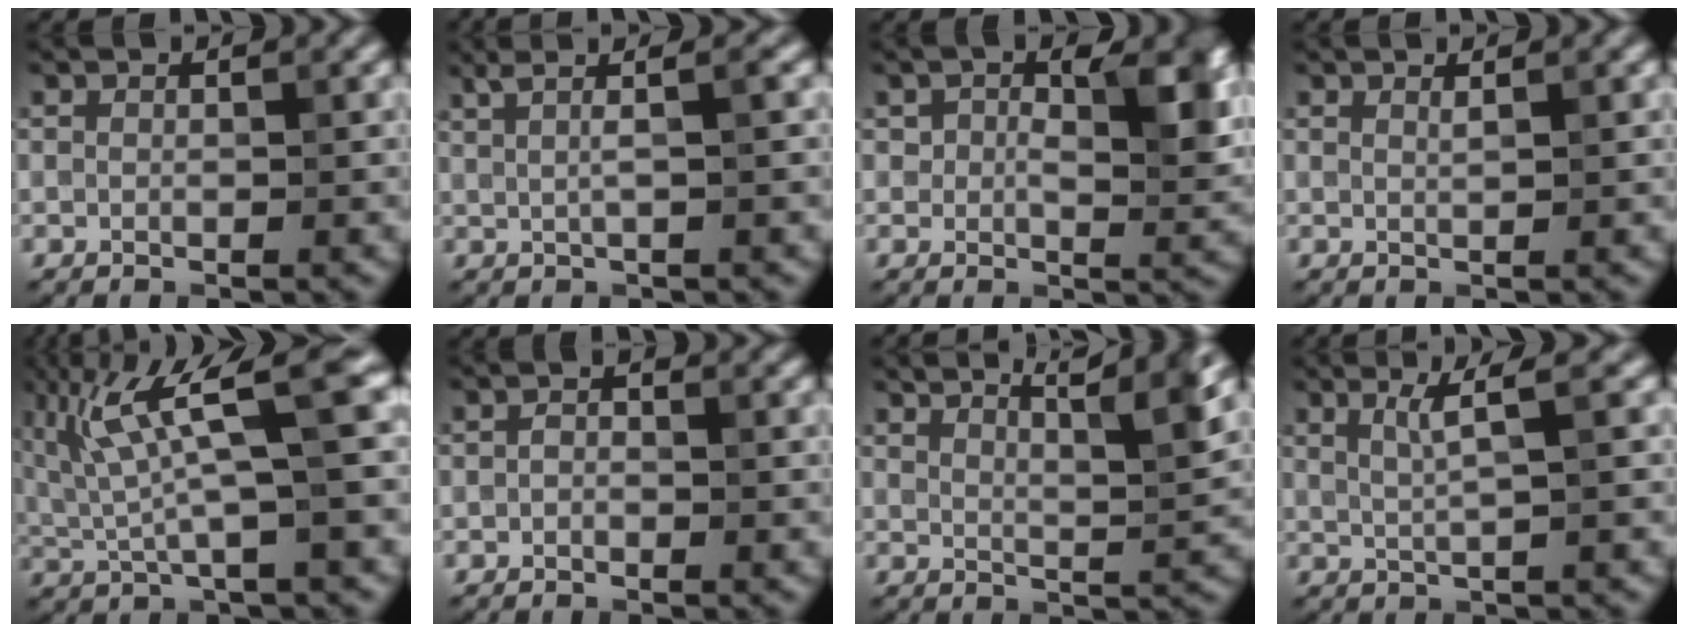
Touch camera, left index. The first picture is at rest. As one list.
[{"total": 4.3, "force": [2.2, 1.5, 3.4], "torque": [-0.038, 0.018, 0.008]}, {"total": 6.9, "force": [1.6, 4.0, 5.5], "torque": [-0.066, -0.001, 0.022]}, {"total": 0.7, "force": [0.5, 0.1, 0.4], "torque": [-0.001, -0.002, 0.009]}, {"total": 8.8, "force": [3.0, 1.4, 8.1], "torque": [-0.155, 0.015, 0.059]}, {"total": 0.8, "force": [-0.4, 0.5, 0.5], "torque": [-0.008, 0.002, -0.008]}, {"total": 5.8, "force": [4.1, 1.0, 4.0], "torque": [-0.044, 0.010, 0.053]}, {"total": 2.9, "force": [1.2, 0.4, 2.6], "torque": [-0.040, 0.004, 0.024]}]